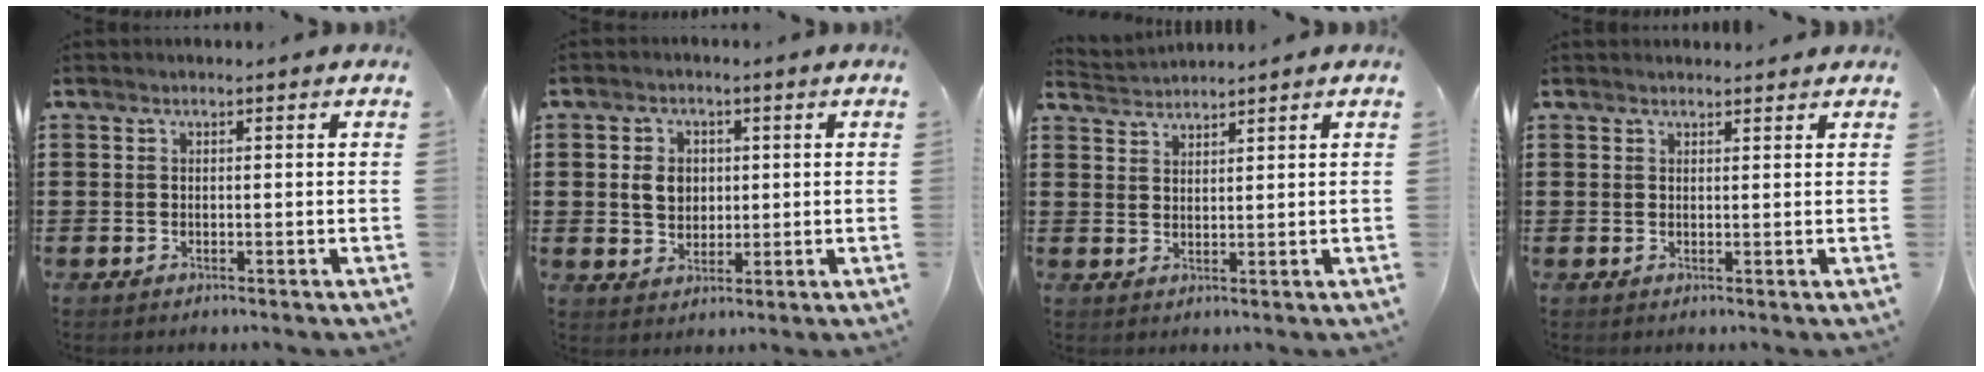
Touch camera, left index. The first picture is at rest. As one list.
[{"total": 4.4, "force": [0.5, 3.6, 2.5], "torque": [-0.053, 0.009, 0.004]}, {"total": 2.2, "force": [2.2, 0.0, -0.4], "torque": [0.000, -0.004, 0.042]}, {"total": 1.2, "force": [1.1, 0.3, 0.0], "torque": [-0.003, 0.001, 0.023]}]